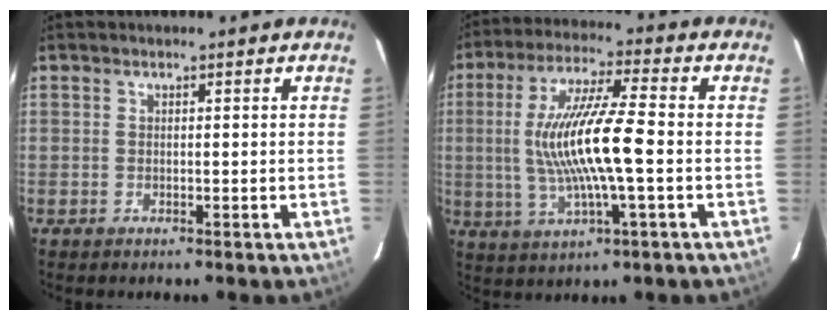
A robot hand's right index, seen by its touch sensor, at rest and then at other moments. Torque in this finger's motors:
{"motor_torque": [1.48, -0.66, 1.05, 0.21]}